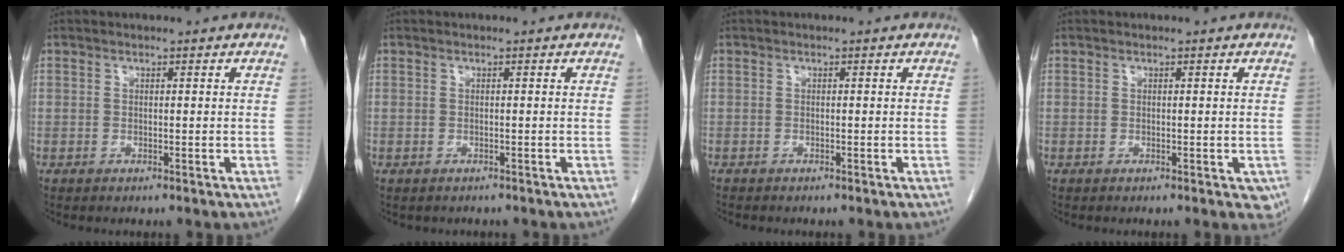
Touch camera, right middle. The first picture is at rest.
{"total": 1.1, "force": [-0.9, 0.6, 0.2], "torque": [-0.011, 0.000, -0.011]}
{"total": 0.6, "force": [-0.6, 0.1, 0.2], "torque": [-0.007, -0.001, -0.012]}
{"total": 1.8, "force": [-0.7, 0.9, 1.4], "torque": [-0.004, -0.001, -0.006]}